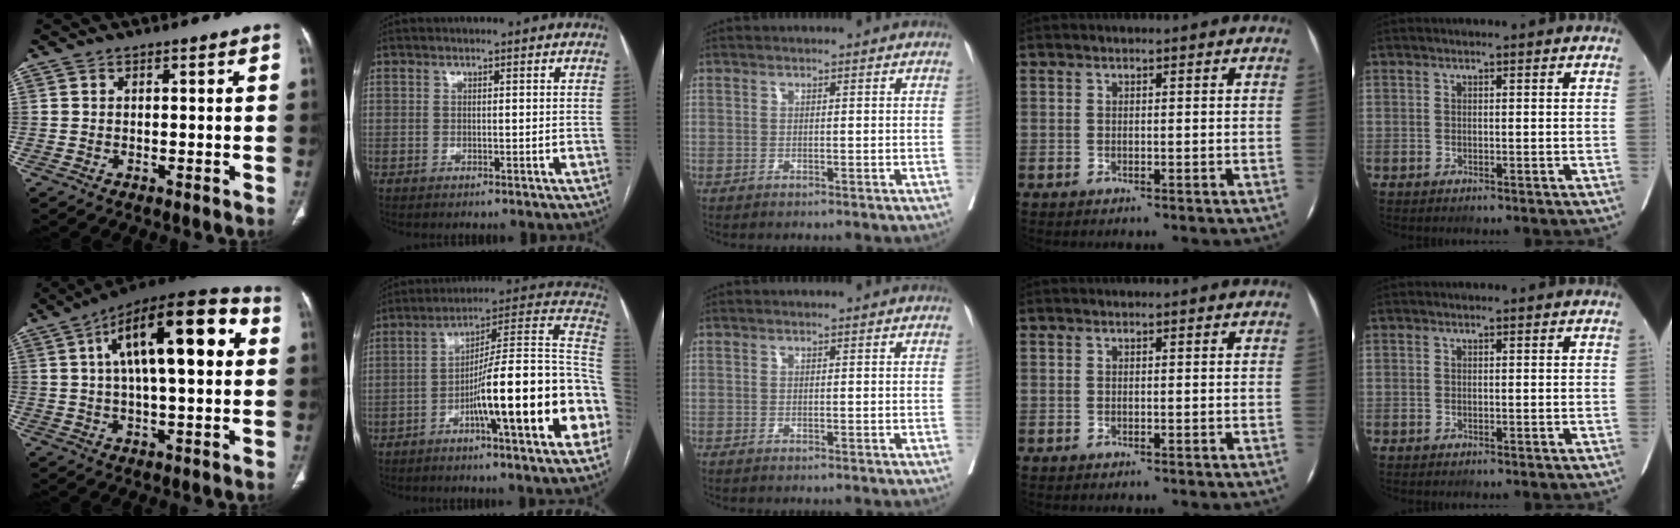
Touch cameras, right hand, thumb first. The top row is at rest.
{"thumb": {"total": 21.7, "force": [5.2, 7.8, 19.5], "torque": [-0.296, 0.026, 0.072]}, "index": {"total": 22.3, "force": [-6.6, 1.6, 21.2], "torque": [-0.230, 0.023, -0.097]}}